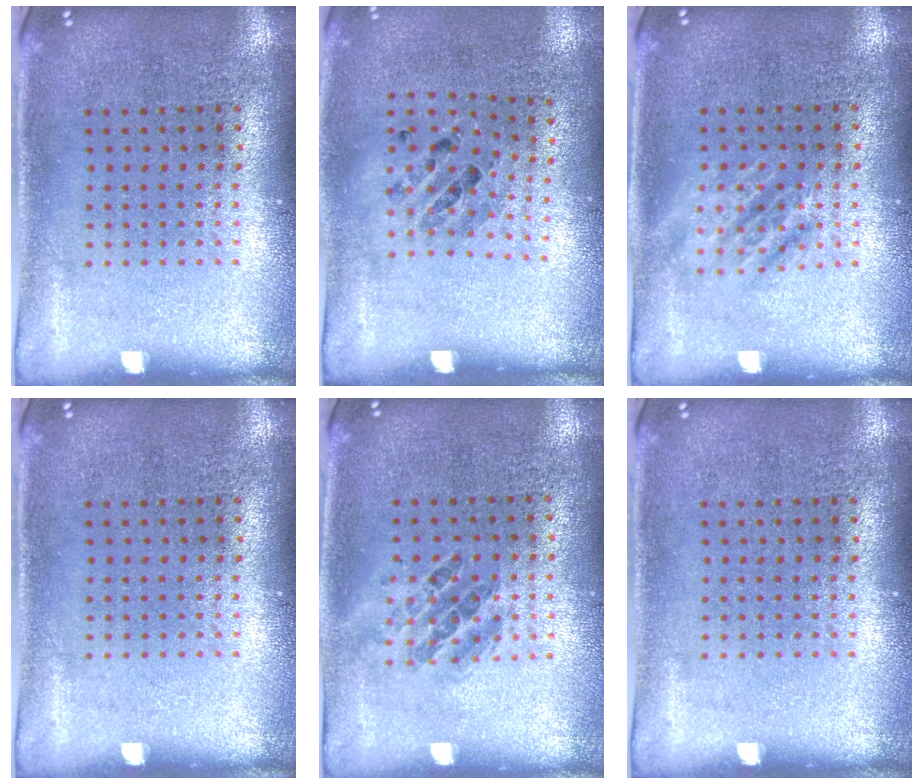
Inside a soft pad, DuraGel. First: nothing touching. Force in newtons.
{"total": 0.8, "press": 0.7, "slide": 0.4}
{"total": 1.0, "press": 1.0, "slide": 0.2}
{"total": 0.0}
{"total": 0.9, "press": 0.8, "slide": 0.4}
{"total": 0.0}